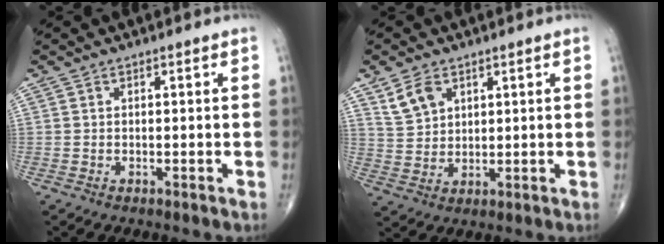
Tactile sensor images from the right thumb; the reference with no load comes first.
{"total": 5.8, "force": [3.3, 3.7, 3.0], "torque": [-0.046, -0.012, 0.071]}